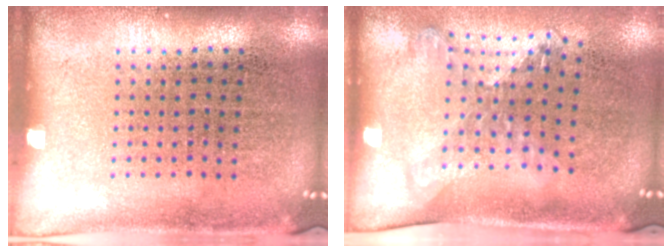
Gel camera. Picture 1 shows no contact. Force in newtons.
{"total": 1.7, "press": 1.3, "slide": 1.1}